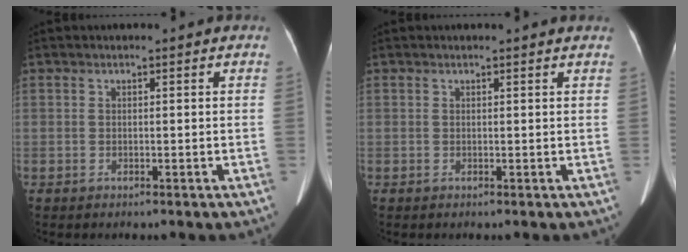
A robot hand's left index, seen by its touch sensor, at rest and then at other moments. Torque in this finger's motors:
{"motor_torque": [-0.01, -0.01, -0.06, 0.02]}